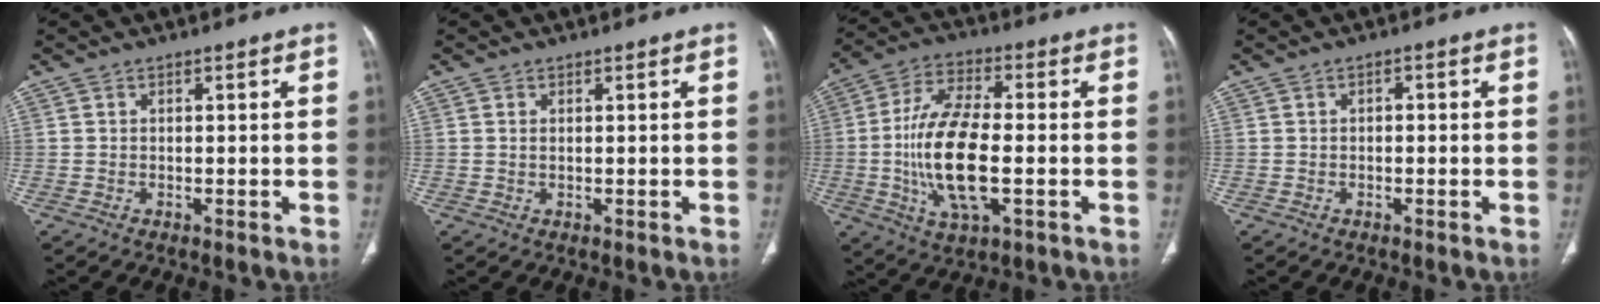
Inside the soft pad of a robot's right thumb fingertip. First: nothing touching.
{"total": 0.5, "force": [0.2, 0.3, 0.4], "torque": [-0.012, 0.003, 0.004]}
{"total": 16.2, "force": [-2.3, 6.5, 14.7], "torque": [-0.293, 0.007, -0.043]}
{"total": 1.2, "force": [-0.1, 0.8, 0.9], "torque": [-0.008, 0.004, -0.004]}